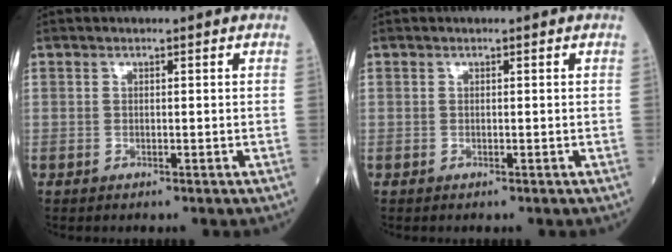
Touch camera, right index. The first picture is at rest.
{"total": 0.0}